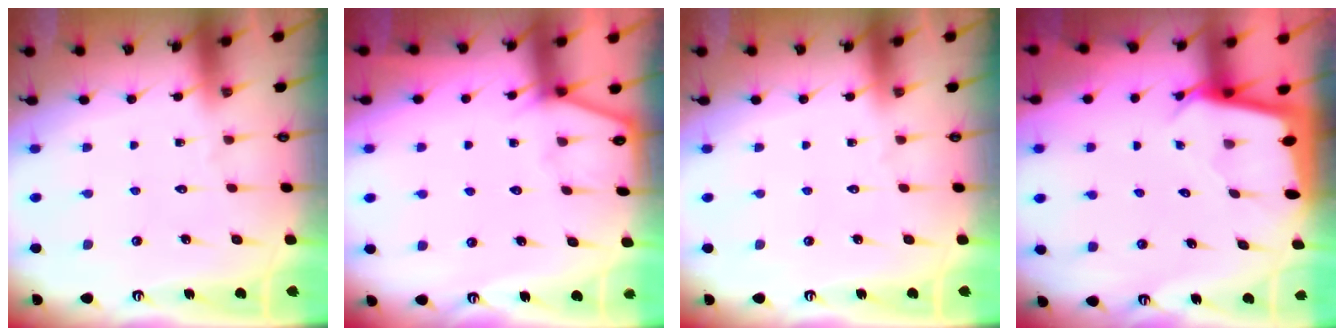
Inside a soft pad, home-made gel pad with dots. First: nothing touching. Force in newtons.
{"total": 2.2, "press": 2.2, "slide": 0.3}
{"total": 0.0}
{"total": 2.4, "press": 2.4, "slide": 0.2}